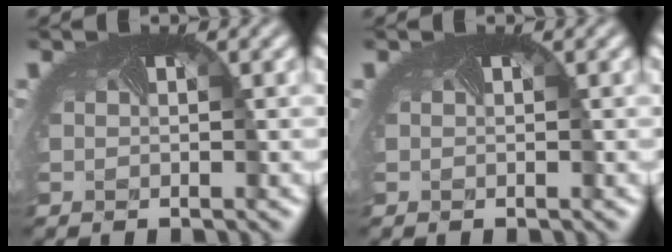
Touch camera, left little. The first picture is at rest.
{"total": 0.0}